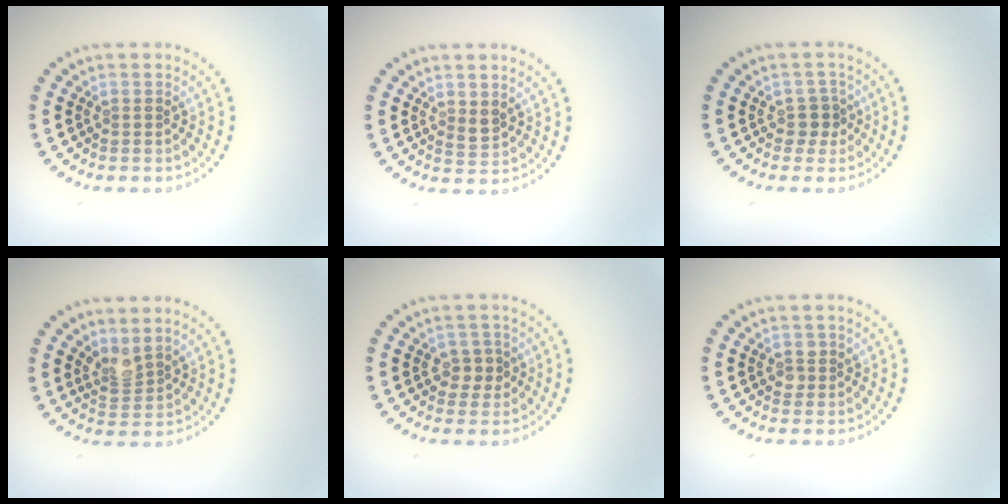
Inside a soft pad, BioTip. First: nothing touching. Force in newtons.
{"total": 1.3, "press": 1.2, "slide": 0.5}
{"total": 1.7, "press": 1.3, "slide": 1.0}
{"total": 2.1, "press": 1.6, "slide": 1.3}
{"total": 2.2, "press": 2.1, "slide": 0.8}
{"total": 1.1, "press": 1.1, "slide": 0.2}